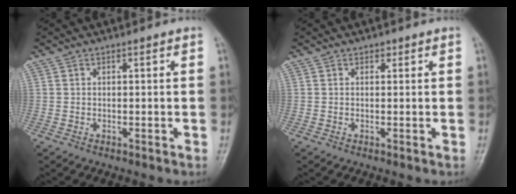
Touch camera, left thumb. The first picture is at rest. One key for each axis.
{"total": 0.7, "fx": 0.4, "fy": 0.5, "fz": 0.3, "tx": 0.002, "ty": -0.001, "tz": 0.003}